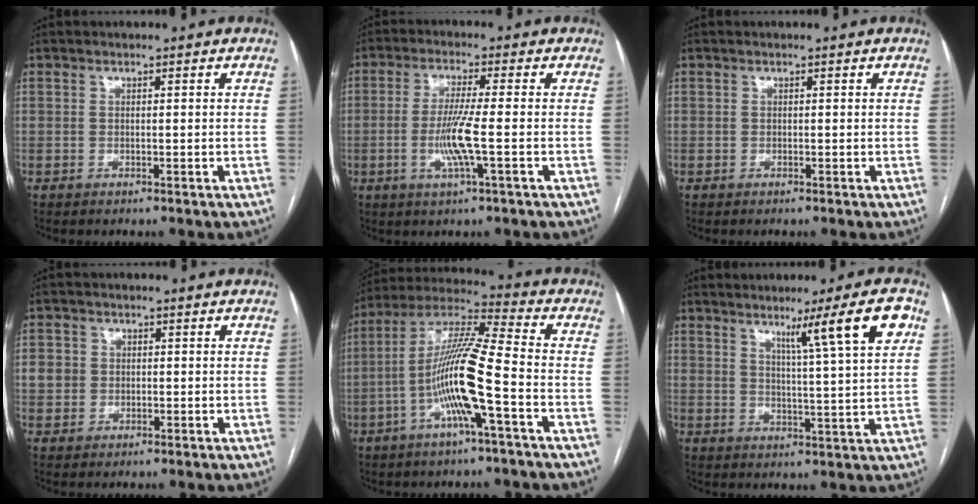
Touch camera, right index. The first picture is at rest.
{"total": 6.8, "force": [-1.6, -0.4, 6.6], "torque": [-0.135, -0.009, -0.032]}
{"total": 0.0}
{"total": 3.4, "force": [0.1, 3.3, 1.0], "torque": [-0.015, 0.013, 0.005]}
{"total": 13.7, "force": [-4.1, 0.2, 13.1], "torque": [-0.259, 0.010, -0.084]}
{"total": 10.3, "force": [5.2, -1.5, 8.7], "torque": [-0.128, -0.002, 0.079]}